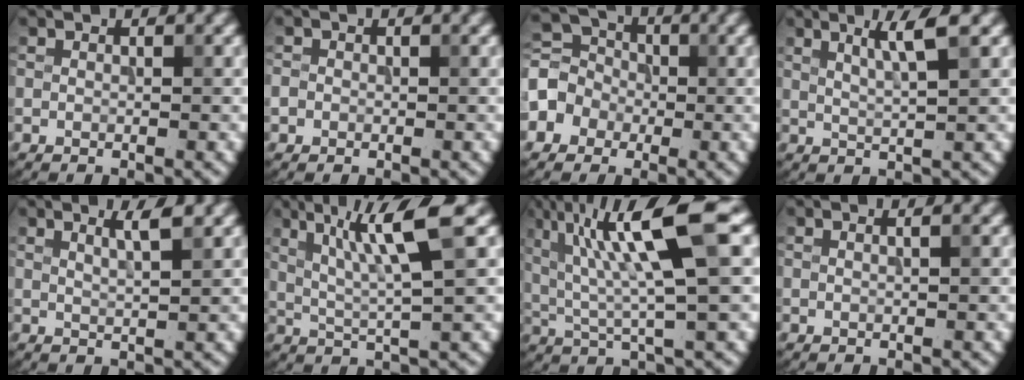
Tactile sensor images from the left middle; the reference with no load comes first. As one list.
[{"total": 0.9, "force": [-0.3, 0.9, 0.1], "torque": [0.003, -0.004, -0.008]}, {"total": 4.0, "force": [-1.3, 3.5, 1.2], "torque": [-0.022, 0.013, -0.040]}, {"total": 3.2, "force": [1.6, 0.4, 2.8], "torque": [-0.042, 0.001, 0.029]}, {"total": 2.3, "force": [1.3, 0.5, 1.8], "torque": [-0.019, 0.002, 0.018]}, {"total": 6.6, "force": [2.5, 0.7, 6.1], "torque": [-0.113, 0.006, 0.049]}, {"total": 10.5, "force": [3.2, 1.9, 9.8], "torque": [-0.166, 0.012, 0.061]}, {"total": 1.3, "force": [0.7, 0.6, 1.0], "torque": [-0.004, -0.001, -0.004]}]